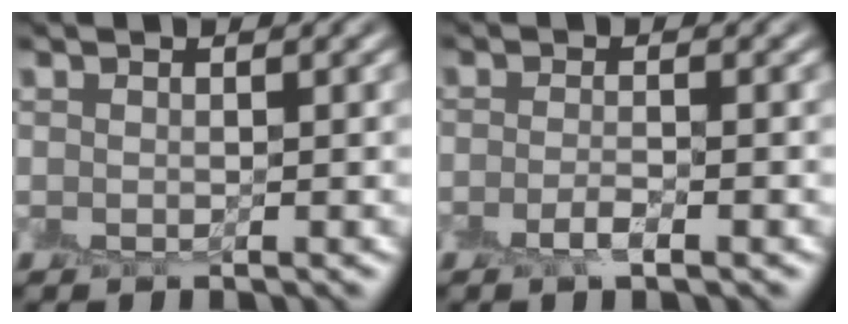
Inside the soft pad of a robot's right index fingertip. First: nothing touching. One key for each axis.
{"total": 1.6, "fx": -1.3, "fy": 0.1, "fz": 0.9, "tx": -0.018, "ty": -0.001, "tz": -0.031}